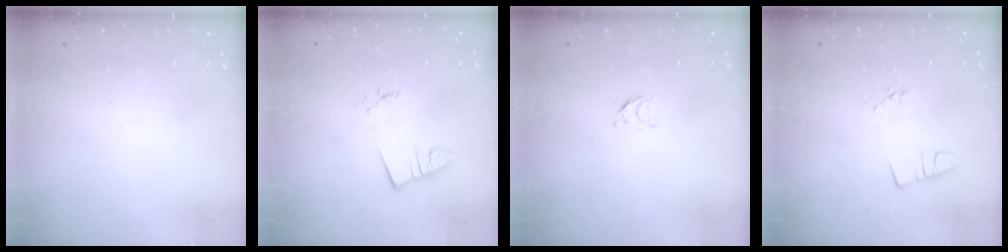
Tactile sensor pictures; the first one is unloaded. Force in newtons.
{"total": 2.0, "press": 2.0, "slide": 0.2}
{"total": 2.9, "press": 2.9, "slide": 0.2}
{"total": 1.9, "press": 1.4, "slide": 1.3}